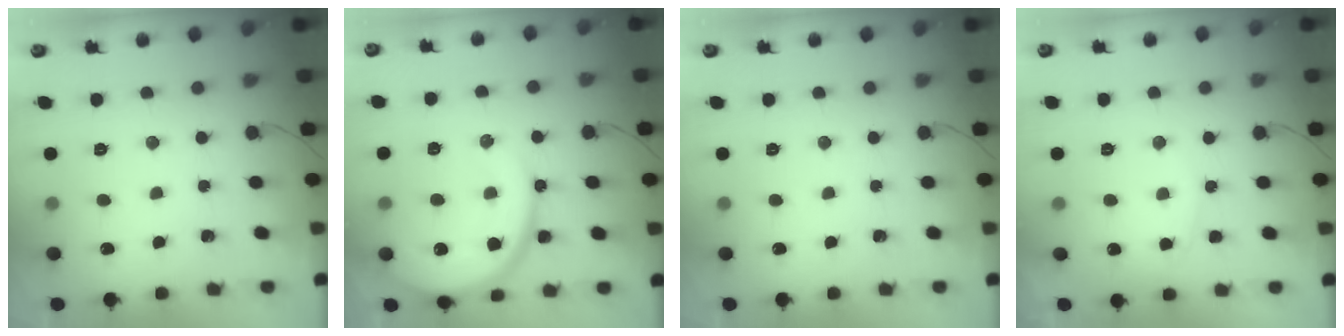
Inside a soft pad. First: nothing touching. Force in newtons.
{"total": 15.4, "press": 15.4, "slide": 1.3}
{"total": 0.0}
{"total": 5.6, "press": 5.6, "slide": 0.6}